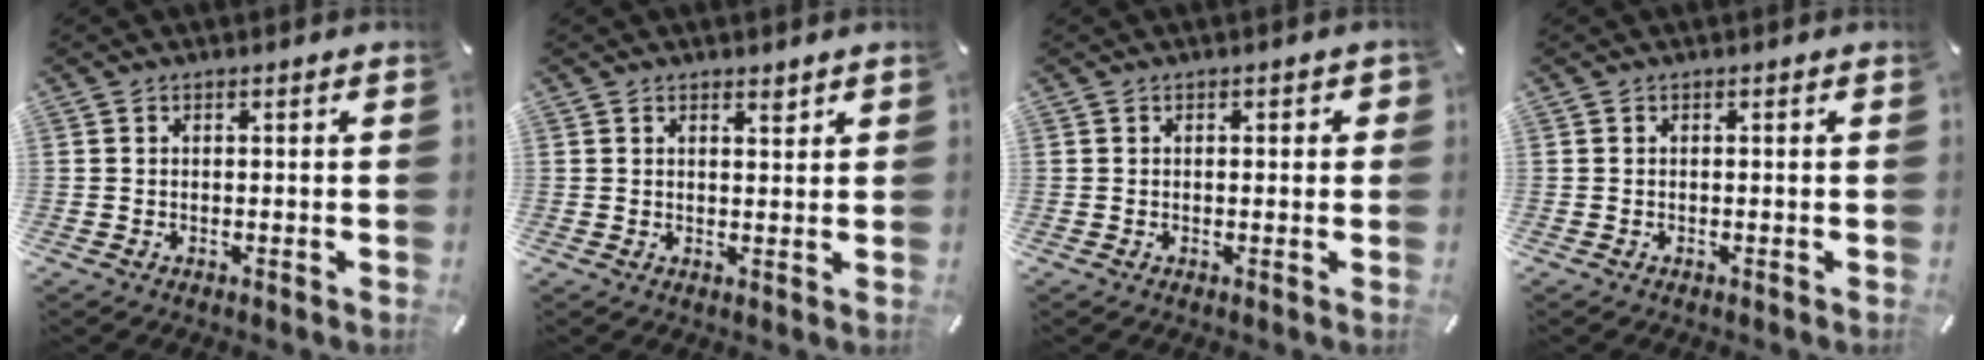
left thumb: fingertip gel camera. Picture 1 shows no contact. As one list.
[{"total": 1.7, "force": [1.4, 0.7, 0.7], "torque": [0.002, -0.009, 0.023]}, {"total": 1.0, "force": [0.0, 0.7, 0.8], "torque": [-0.006, 0.002, -0.004]}, {"total": 0.0}]